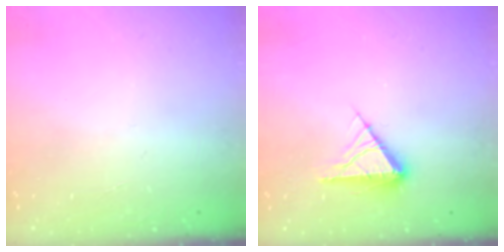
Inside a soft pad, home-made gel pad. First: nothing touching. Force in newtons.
{"total": 8.2, "press": 8.0, "slide": 1.4}